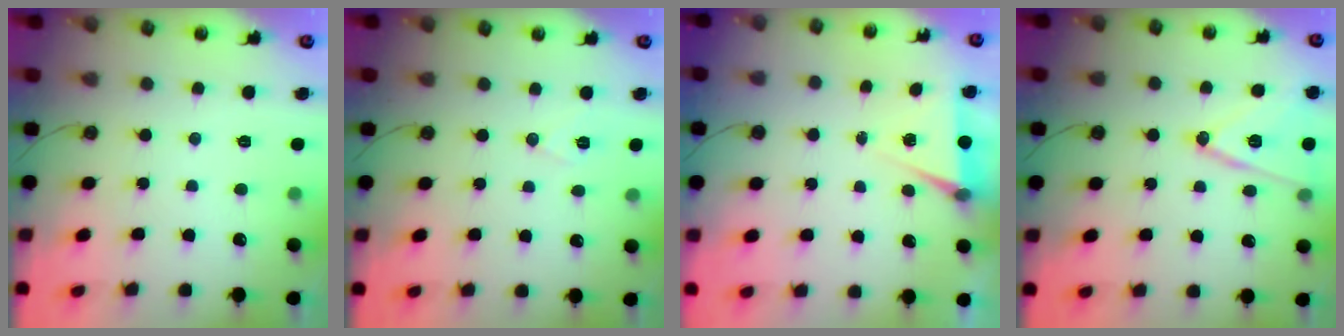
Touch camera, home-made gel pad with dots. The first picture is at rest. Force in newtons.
{"total": 6.8, "press": 5.0, "slide": 4.5}
{"total": 5.2, "press": 2.6, "slide": 4.5}
{"total": 14.7, "press": 14.3, "slide": 3.4}